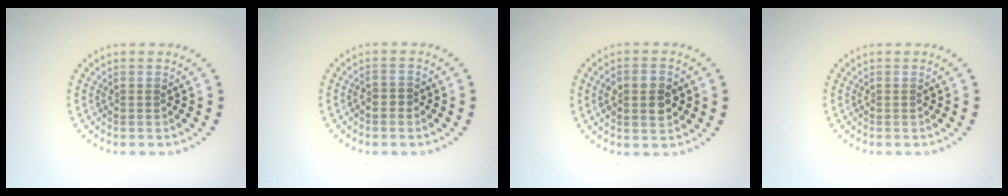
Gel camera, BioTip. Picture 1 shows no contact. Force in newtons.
{"total": 0.9, "press": 0.6, "slide": 0.6}
{"total": 3.5, "press": 3.5, "slide": 0.3}
{"total": 0.0}